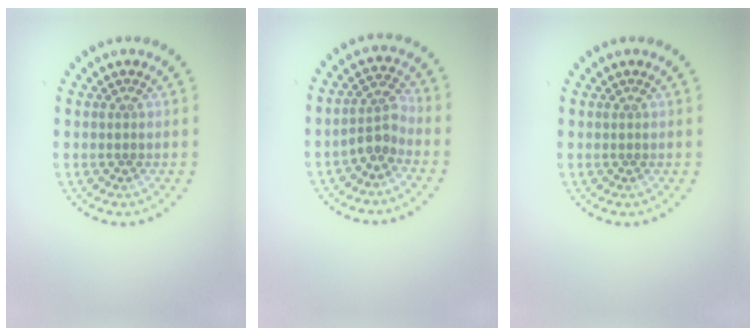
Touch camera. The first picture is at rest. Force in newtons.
{"total": 2.3, "press": 1.9, "slide": 1.4}
{"total": 0.0}